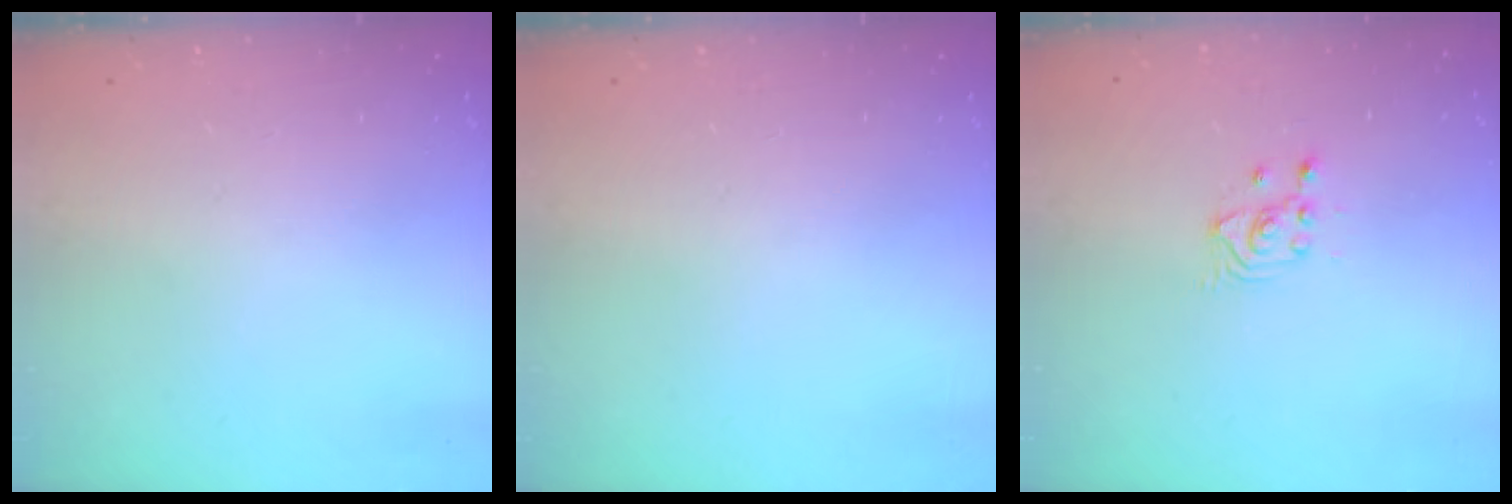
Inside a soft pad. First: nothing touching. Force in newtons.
{"total": 0.0}
{"total": 2.7, "press": 2.7, "slide": 0.2}